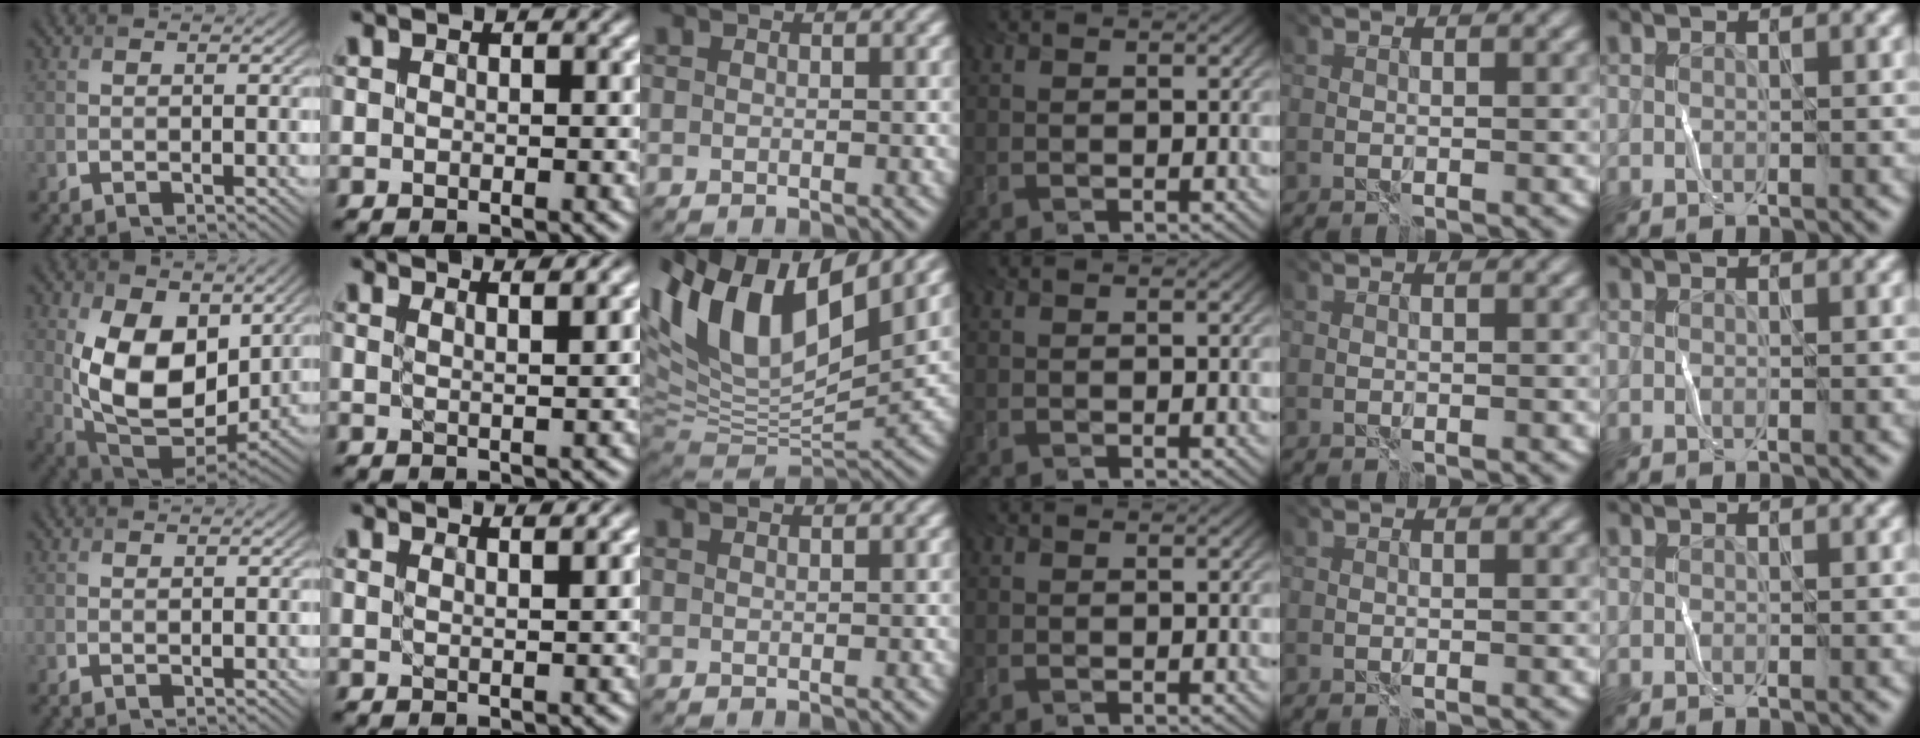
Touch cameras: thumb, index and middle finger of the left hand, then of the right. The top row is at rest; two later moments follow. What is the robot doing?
{"motion": "fold", "object": "bandana"}